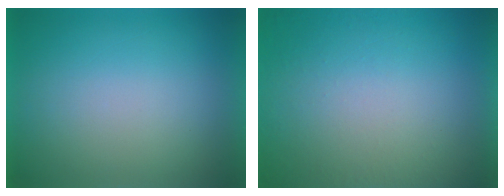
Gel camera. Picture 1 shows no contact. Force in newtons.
{"total": 1.2}